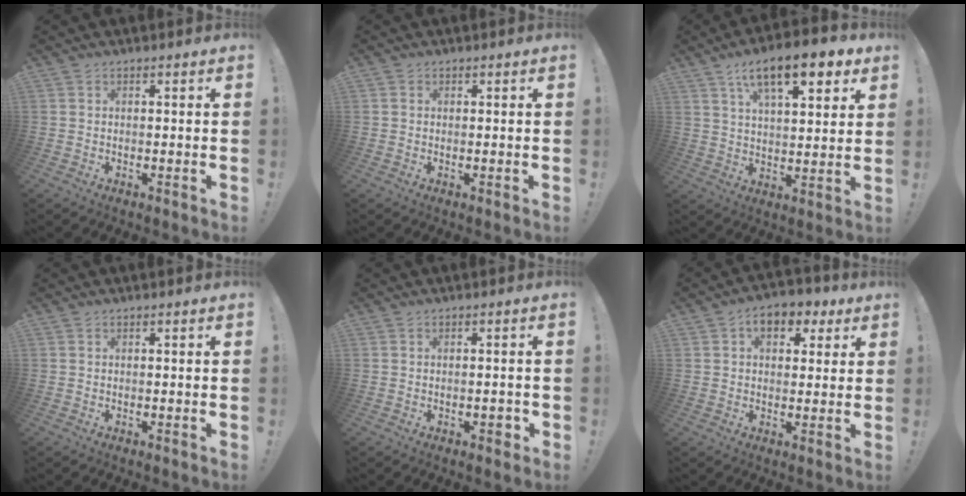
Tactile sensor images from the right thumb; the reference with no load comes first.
{"total": 0.5, "force": [0.1, 0.5, 0.1], "torque": [-0.004, 0.003, 0.004]}
{"total": 15.2, "force": [8.0, 5.6, 11.6], "torque": [-0.175, -0.032, 0.129]}
{"total": 0.0}
{"total": 2.0, "force": [-1.0, 0.9, 1.5], "torque": [-0.017, 0.004, -0.017]}
{"total": 8.0, "force": [3.6, 5.1, 5.0], "torque": [-0.060, -0.012, 0.062]}